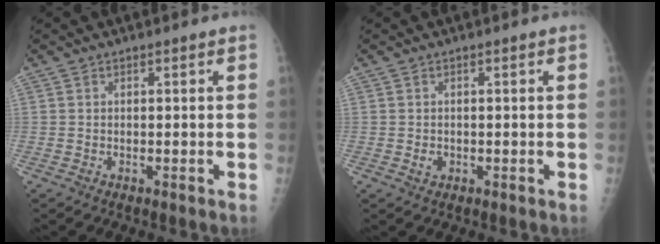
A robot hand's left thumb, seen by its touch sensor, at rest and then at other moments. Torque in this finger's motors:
{"motor_torque": [0.27, 0.16, 0.22, 0.12, 0.00]}